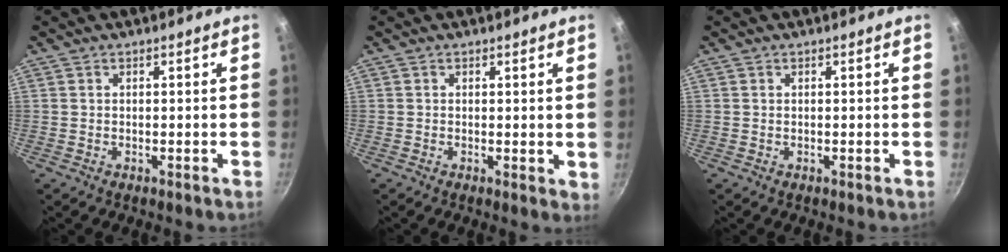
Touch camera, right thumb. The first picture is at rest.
{"total": 1.5, "force": [0.5, 0.8, 1.2], "torque": [-0.015, -0.003, 0.005]}
{"total": 0.0}